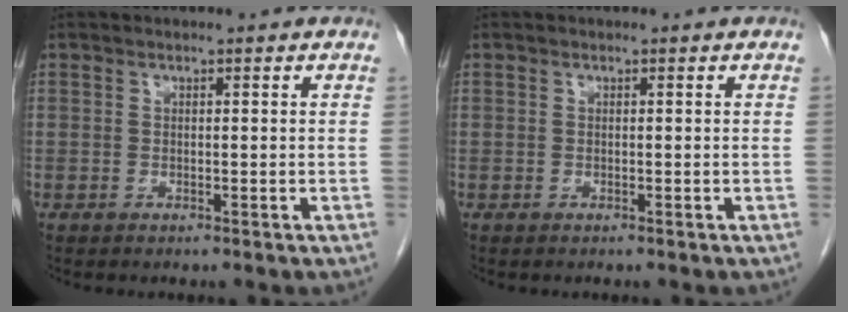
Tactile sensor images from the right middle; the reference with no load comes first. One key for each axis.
{"total": 0.0}